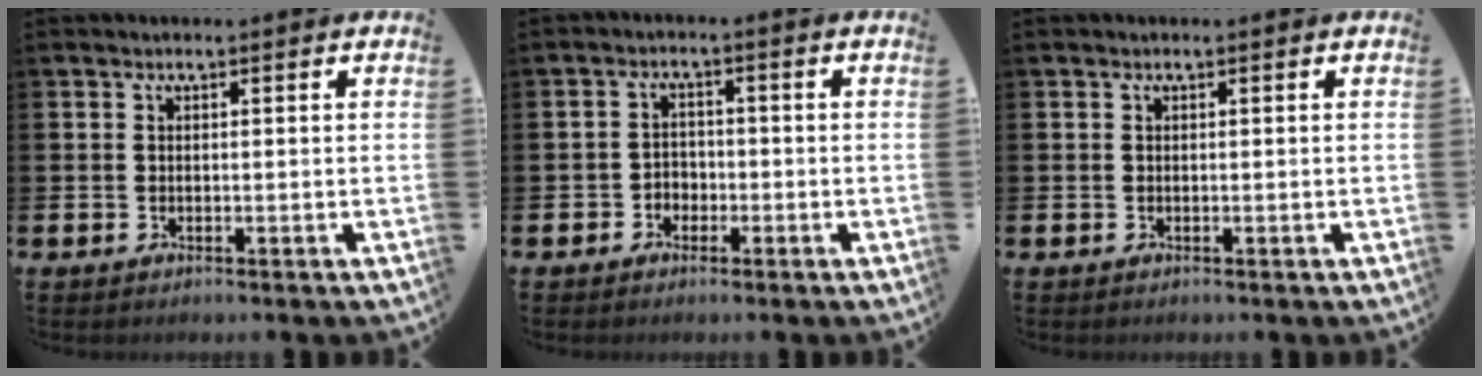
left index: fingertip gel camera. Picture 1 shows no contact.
{"total": 2.3, "force": [-1.4, 1.8, 0.4], "torque": [-0.016, 0.006, -0.032]}
{"total": 0.0}